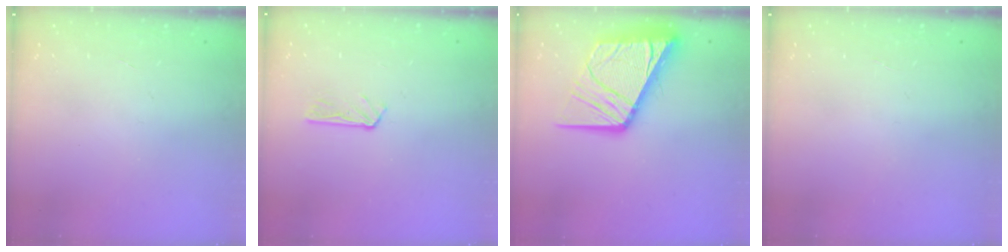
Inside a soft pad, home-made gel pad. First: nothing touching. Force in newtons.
{"total": 3.9, "press": 3.9, "slide": 0.5}
{"total": 20.3, "press": 20.2, "slide": 2.1}
{"total": 0.0}